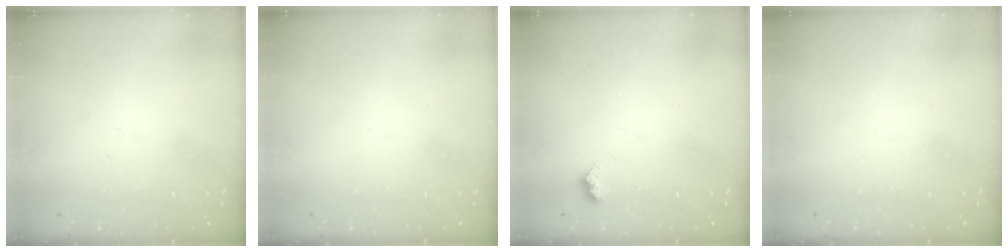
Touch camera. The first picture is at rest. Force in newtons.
{"total": 0.0}
{"total": 5.1, "press": 5.0, "slide": 0.6}
{"total": 0.0}